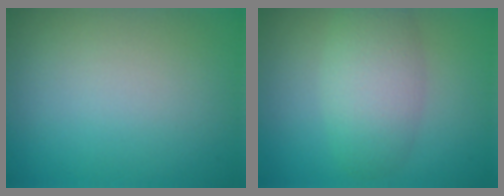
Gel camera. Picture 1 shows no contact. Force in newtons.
{"total": 4.5, "press": 4.5, "slide": 0.3}